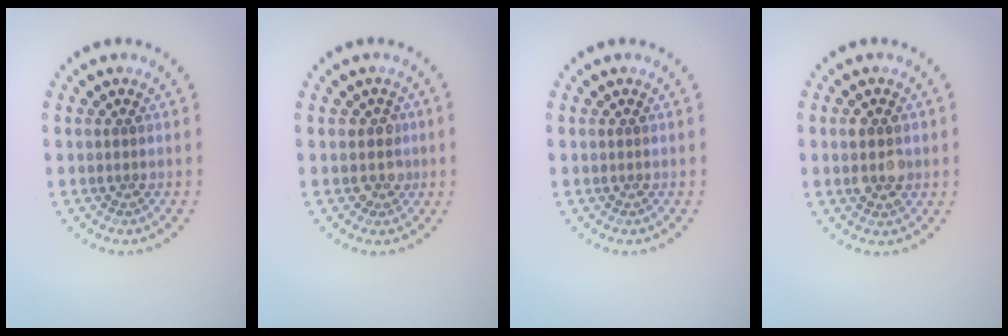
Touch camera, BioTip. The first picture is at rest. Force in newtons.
{"total": 1.7, "press": 1.4, "slide": 0.9}
{"total": 0.0}
{"total": 2.7, "press": 2.7, "slide": 0.3}